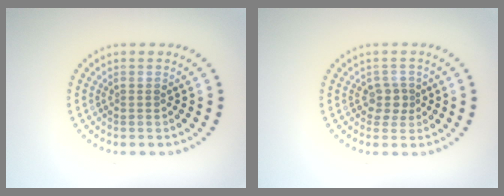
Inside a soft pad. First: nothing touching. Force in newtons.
{"total": 1.7, "press": 1.4, "slide": 1.1}